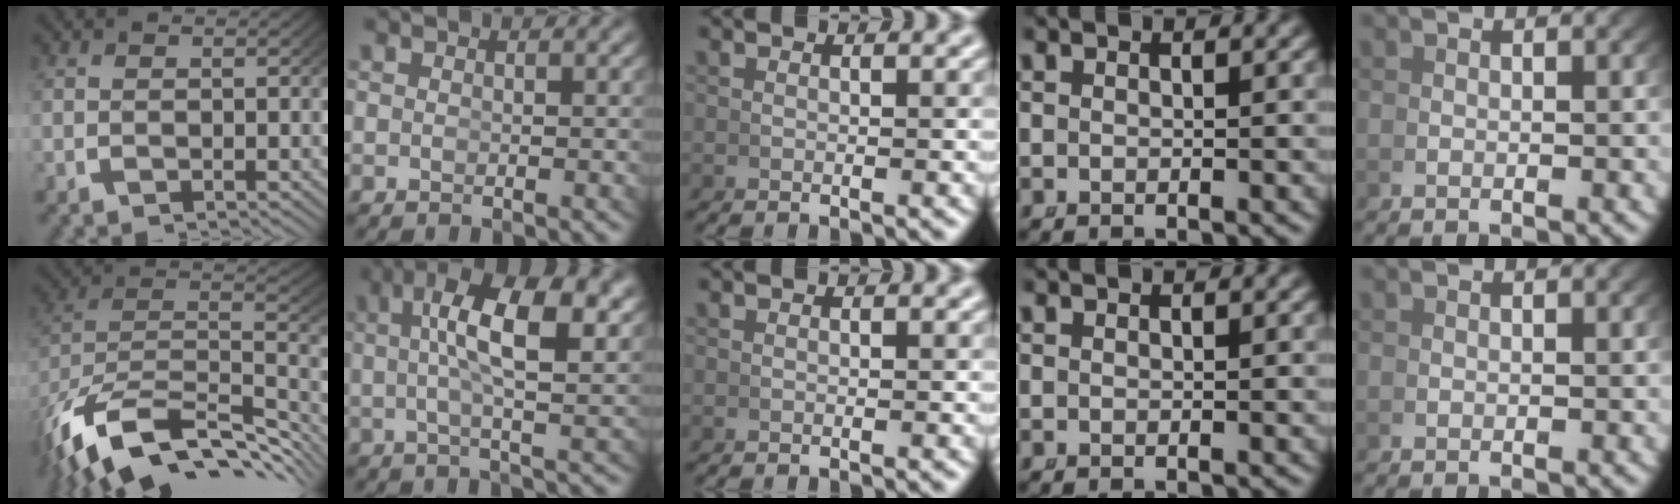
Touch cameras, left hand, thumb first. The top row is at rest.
{"thumb": {"total": 14.8, "force": [-7.8, 8.2, 9.6], "torque": [-0.196, -0.038, -0.103]}, "index": {"total": 8.0, "force": [2.3, 2.3, 7.3], "torque": [-0.121, 0.009, 0.033]}}